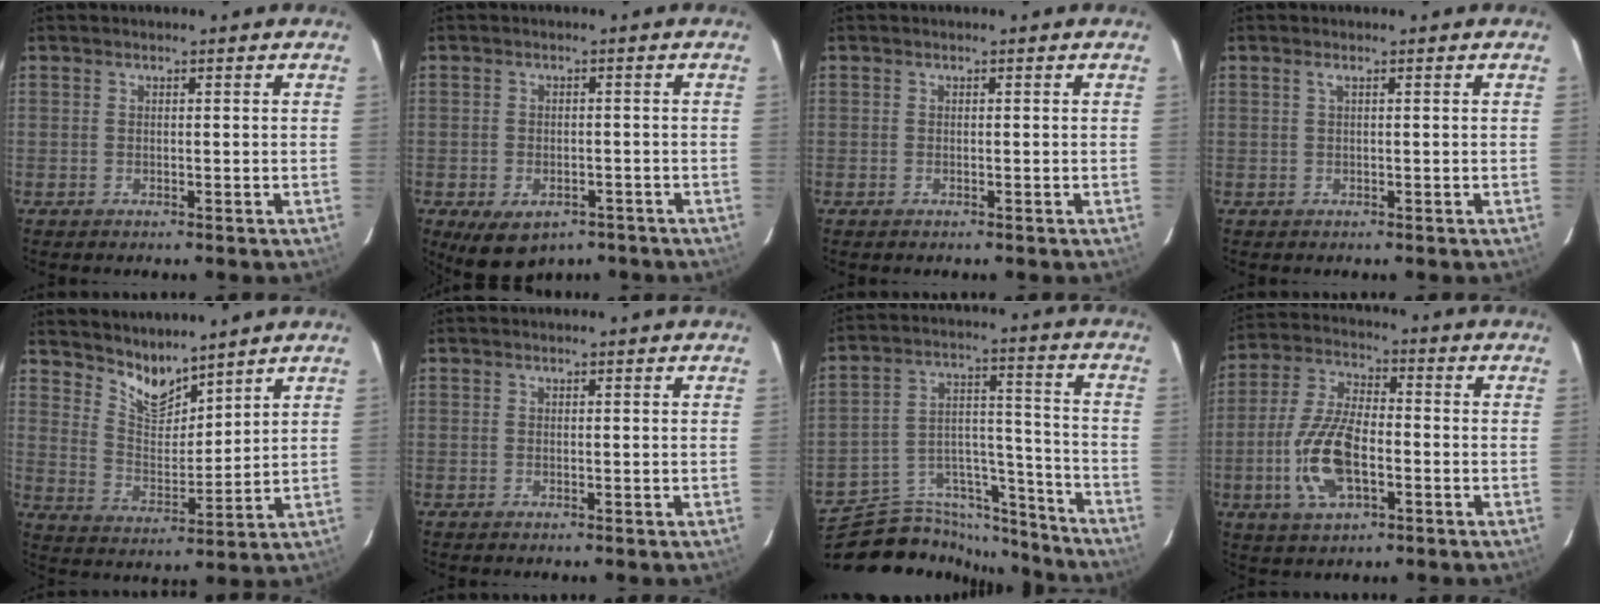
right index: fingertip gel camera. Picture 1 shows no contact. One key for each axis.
{"total": 8.7, "fx": -5.3, "fy": 5.2, "fz": 4.6, "tx": -0.088, "ty": -0.013, "tz": -0.065}
{"total": 0.0}
{"total": 0.7, "fx": 0.2, "fy": -0.2, "fz": 0.6, "tx": -0.013, "ty": 0.002, "tz": 0.003}
{"total": 8.0, "fx": 7.2, "fy": 2.3, "fz": 2.7, "tx": -0.045, "ty": -0.008, "tz": 0.139}
{"total": 0.0}
{"total": 19.4, "fx": -17.5, "fy": 7.3, "fz": 3.9, "tx": -0.071, "ty": 0.070, "tz": -0.266}
{"total": 13.0, "fx": -3.7, "fy": 5.7, "fz": 11.1, "tx": -0.239, "ty": 0.001, "tz": -0.069}